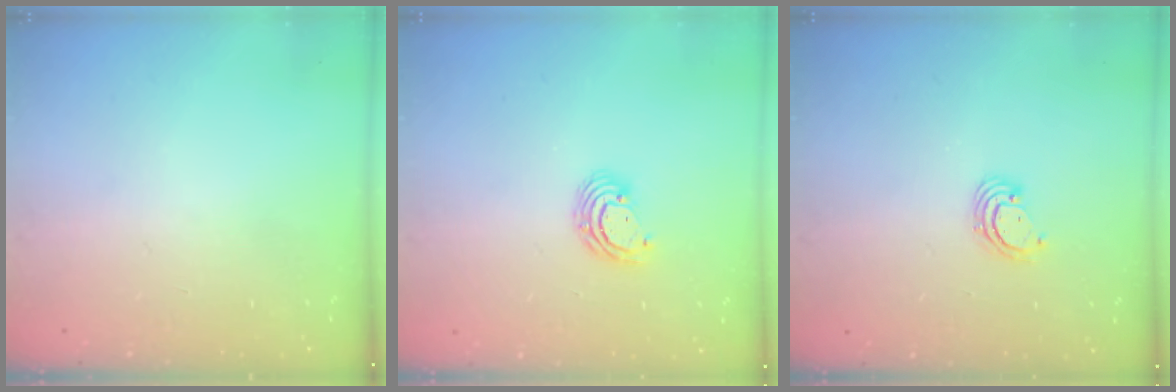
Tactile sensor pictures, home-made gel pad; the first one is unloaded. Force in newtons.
{"total": 5.3, "press": 5.3, "slide": 0.2}
{"total": 3.4, "press": 3.4, "slide": 0.3}